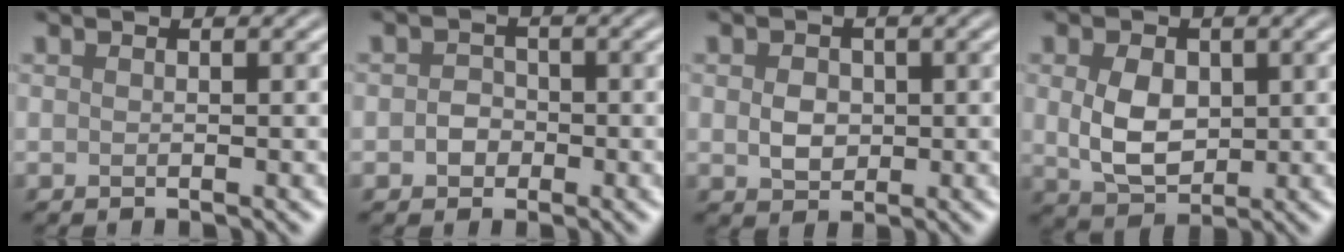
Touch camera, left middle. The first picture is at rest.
{"total": 1.7, "force": [-0.4, 1.5, 0.7], "torque": [-0.009, 0.000, -0.013]}
{"total": 2.5, "force": [0.1, 2.0, 1.5], "torque": [-0.029, -0.002, -0.001]}
{"total": 4.7, "force": [0.4, 3.3, 3.3], "torque": [-0.074, -0.004, 0.011]}